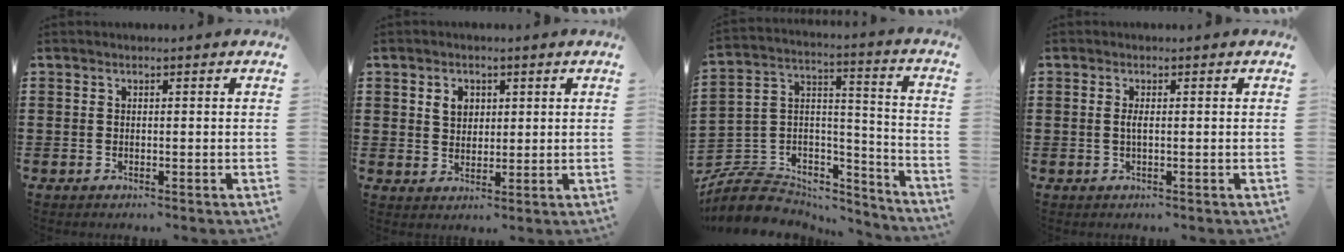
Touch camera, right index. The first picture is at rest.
{"total": 3.2, "force": [1.2, 2.5, 1.6], "torque": [-0.041, 0.011, 0.021]}
{"total": 7.3, "force": [-5.7, 4.3, 1.3], "torque": [-0.050, -0.006, -0.109]}
{"total": 1.3, "force": [0.0, 0.2, 1.3], "torque": [-0.026, -0.002, 0.000]}